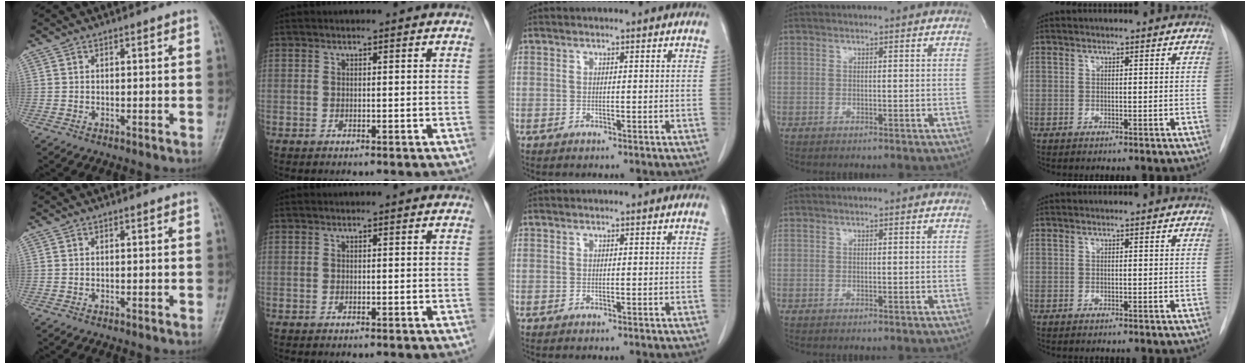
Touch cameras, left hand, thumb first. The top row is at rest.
{}